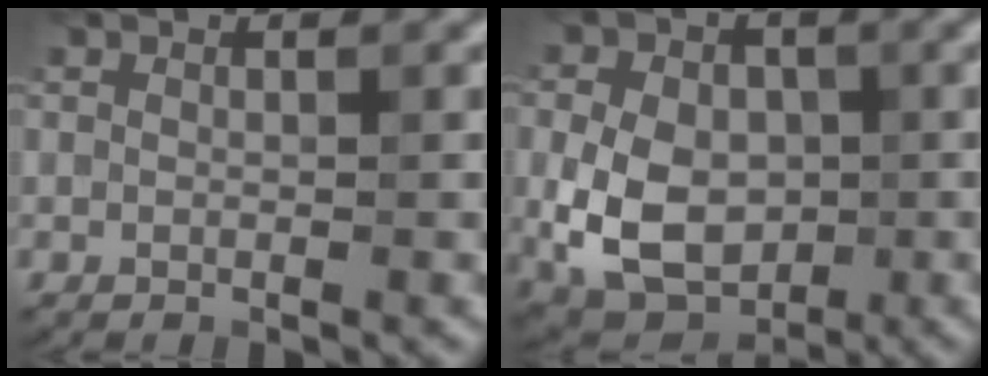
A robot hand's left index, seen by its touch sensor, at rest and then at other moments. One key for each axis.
{"total": 8.8, "fx": -1.0, "fy": 6.5, "fz": 5.8, "tx": -0.116, "ty": -0.010, "tz": -0.027}